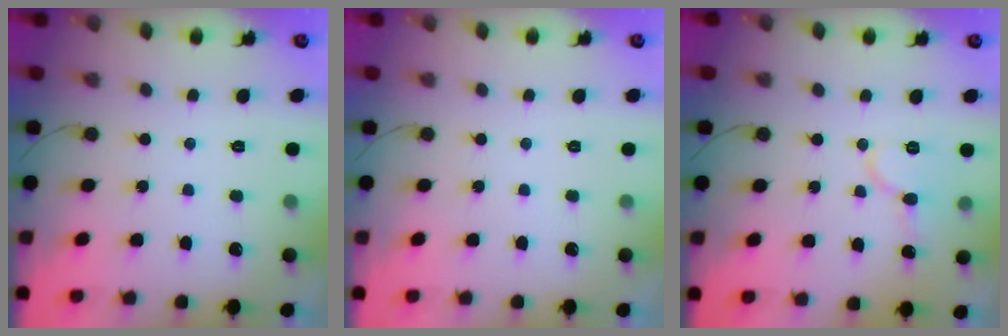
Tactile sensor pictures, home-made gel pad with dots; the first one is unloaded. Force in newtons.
{"total": 0.0}
{"total": 8.8, "press": 8.7, "slide": 0.7}